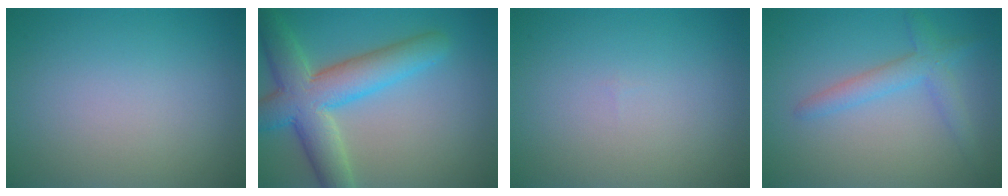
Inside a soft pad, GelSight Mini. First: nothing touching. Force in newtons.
{"total": 7.9, "press": 7.9, "slide": 0.5}
{"total": 0.0}
{"total": 2.7, "press": 2.7, "slide": 0.0}